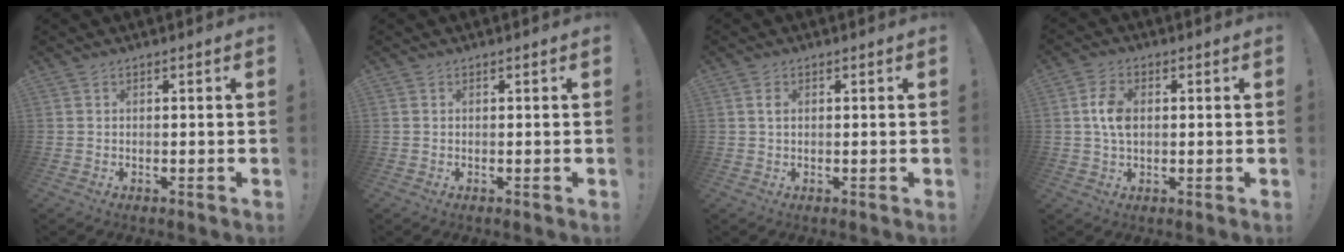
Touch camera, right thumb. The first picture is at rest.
{"total": 0.0}
{"total": 1.5, "force": [0.4, 0.9, 1.1], "torque": [-0.017, 0.002, 0.004]}
{"total": 7.2, "force": [0.7, 4.7, 5.4], "torque": [-0.099, 0.005, 0.011]}